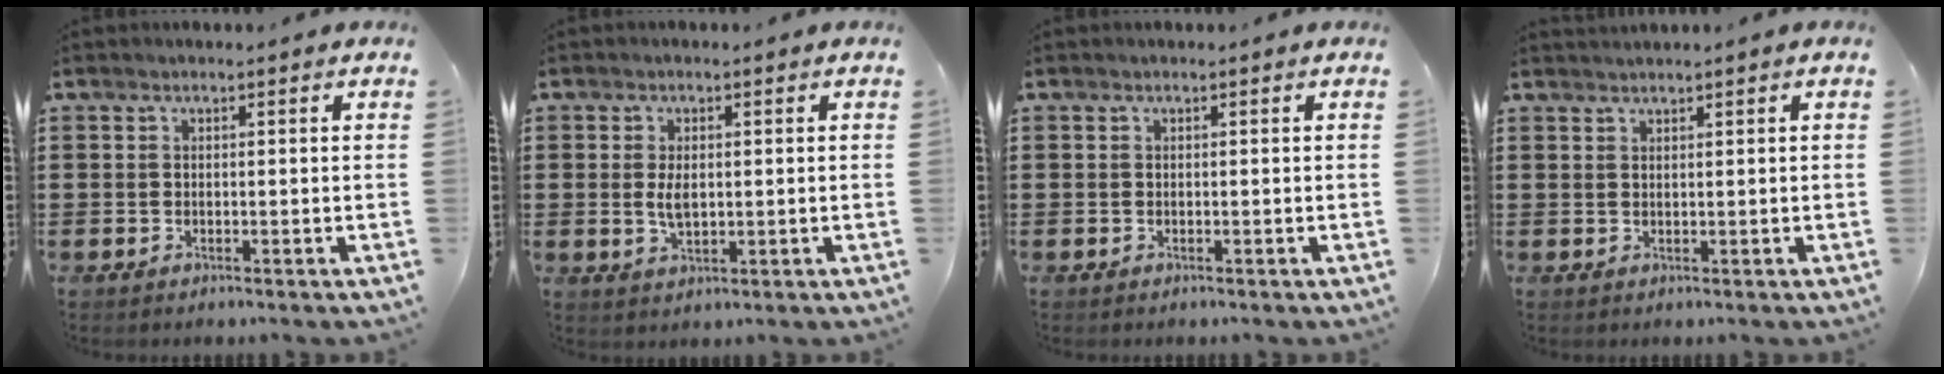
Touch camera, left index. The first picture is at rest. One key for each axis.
{"total": 3.6, "fx": 0.2, "fy": 1.8, "fz": 3.1, "tx": -0.068, "ty": 0.003, "tz": 0.000}
{"total": 0.0}
{"total": 0.7, "fx": 0.7, "fy": -0.1, "fz": 0.1, "tx": -0.003, "ty": -0.003, "tz": 0.015}